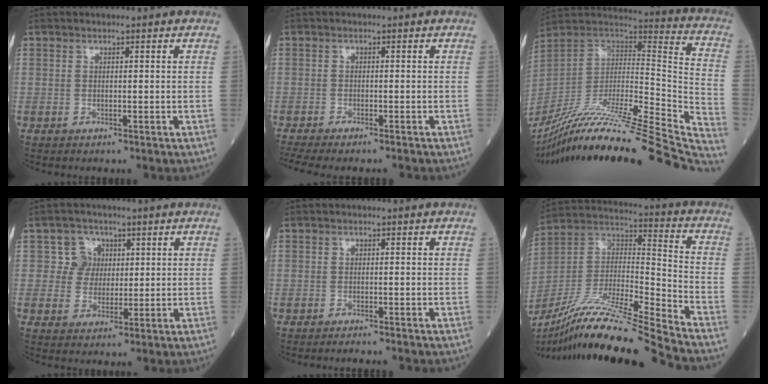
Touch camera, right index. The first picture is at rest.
{"total": 9.7, "force": [-8.8, 0.7, 4.2], "torque": [-0.051, -0.018, -0.123]}
{"total": 40.2, "force": [-34.3, -0.4, 21.0], "torque": [-0.241, -0.081, -0.511]}
{"total": 4.0, "force": [1.2, 3.8, 0.1], "torque": [0.006, 0.008, 0.020]}
{"total": 2.4, "force": [-2.2, -0.3, 1.0], "torque": [-0.011, -0.001, -0.027]}
{"total": 22.8, "force": [-19.5, -1.6, 11.7], "torque": [-0.239, -0.023, -0.352]}